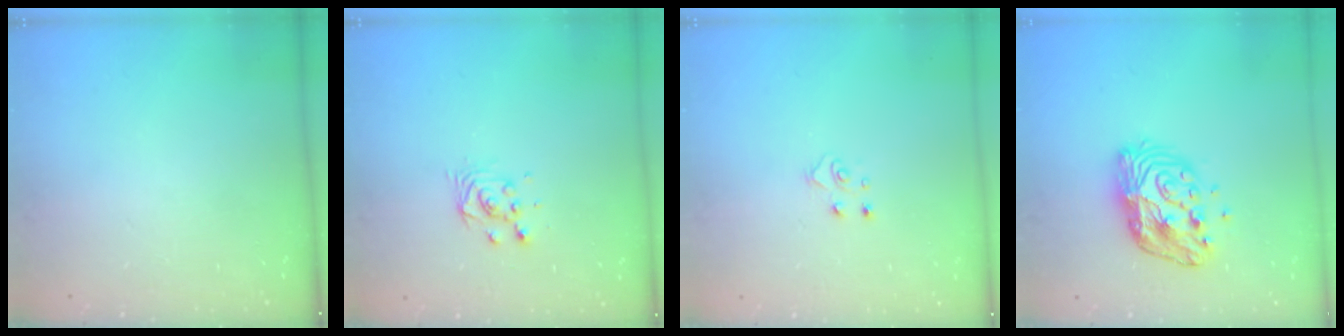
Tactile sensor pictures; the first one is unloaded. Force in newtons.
{"total": 4.1, "press": 4.1, "slide": 0.4}
{"total": 4.8, "press": 4.8, "slide": 0.5}
{"total": 12.7, "press": 12.6, "slide": 1.0}